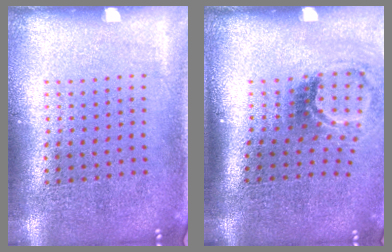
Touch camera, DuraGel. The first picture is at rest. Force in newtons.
{"total": 2.1, "press": 1.3, "slide": 1.6}